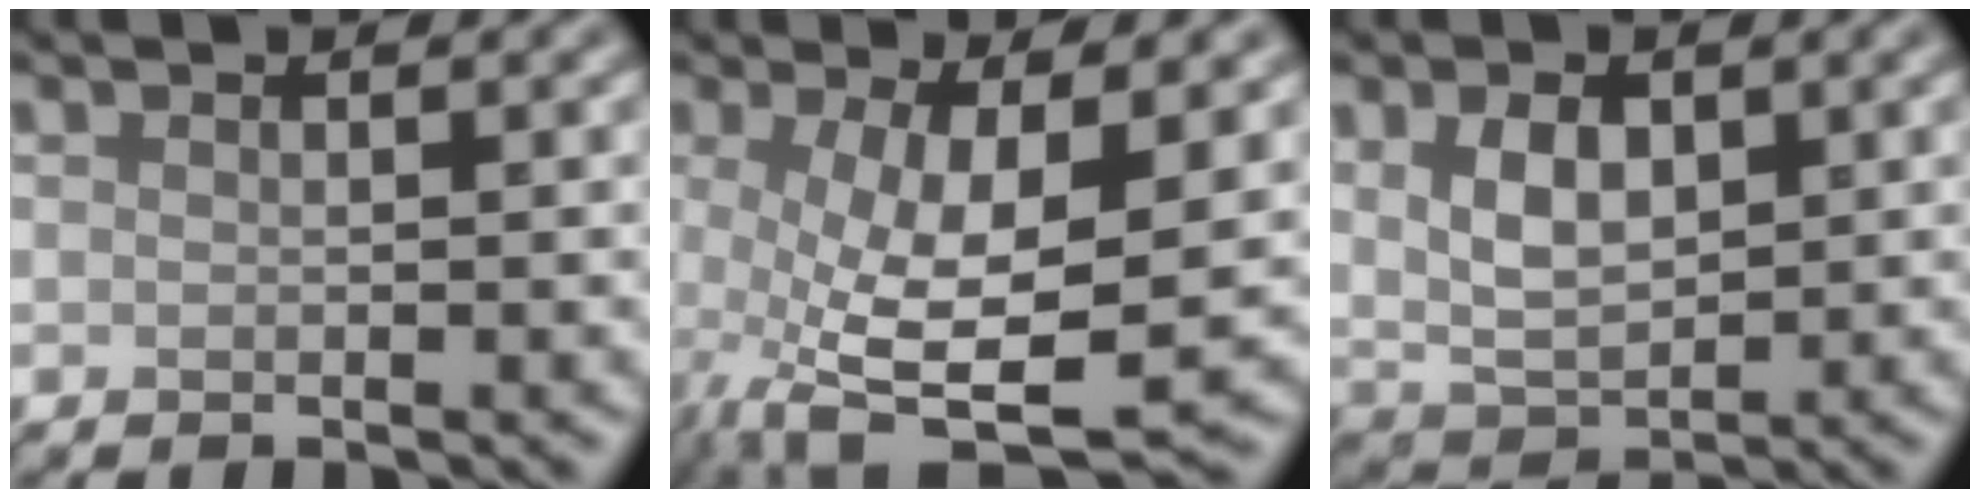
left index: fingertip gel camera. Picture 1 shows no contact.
{"total": 9.1, "force": [-1.4, 2.9, 8.6], "torque": [-0.170, -0.017, -0.023]}
{"total": 4.2, "force": [1.1, 2.6, 3.2], "torque": [-0.067, -0.001, 0.023]}